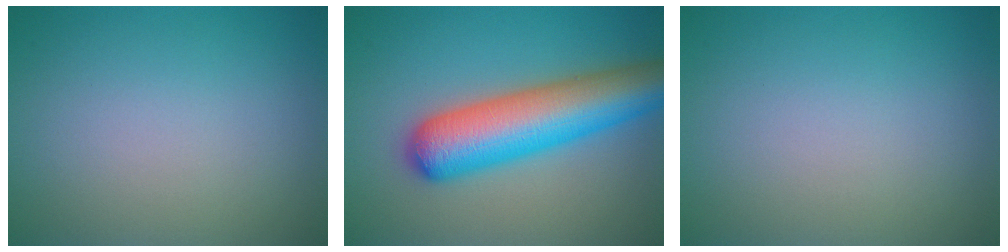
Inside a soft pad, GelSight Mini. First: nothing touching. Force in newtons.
{"total": 9.2, "press": 9.2, "slide": 0.3}
{"total": 0.0}